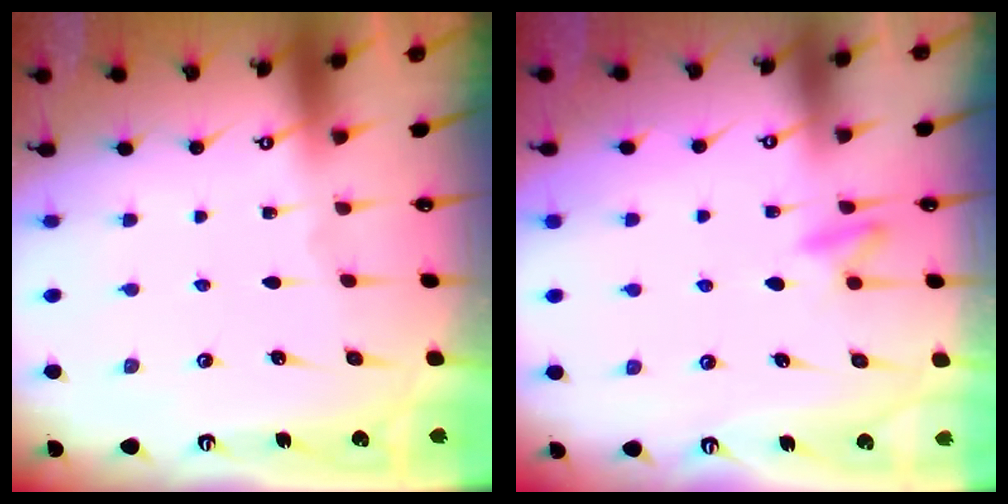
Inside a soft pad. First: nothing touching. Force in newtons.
{"total": 8.7, "press": 8.6, "slide": 1.2}